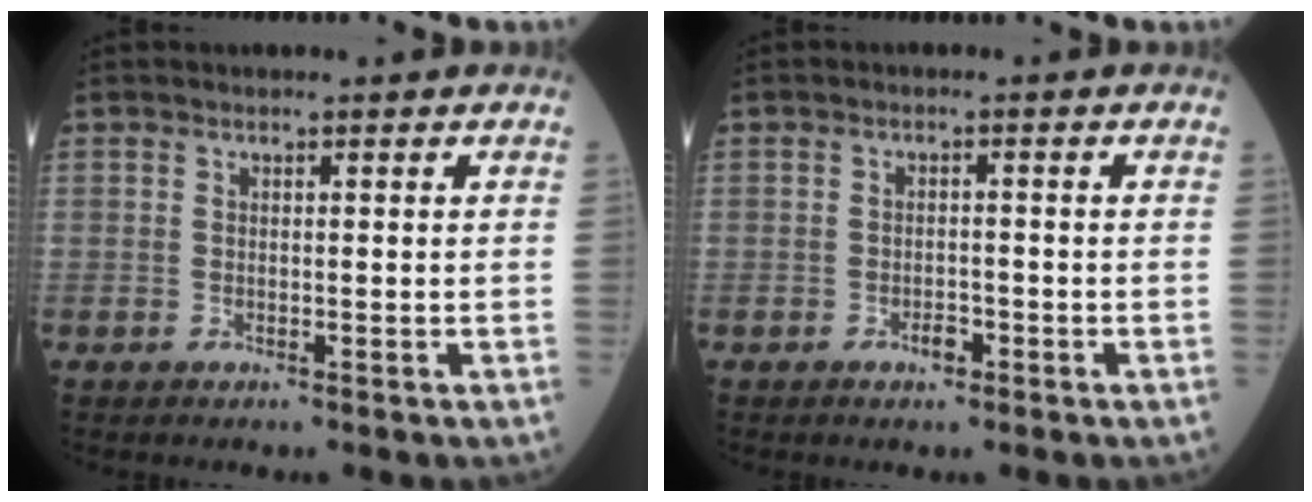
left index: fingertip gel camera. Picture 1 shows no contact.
{"total": 1.8, "force": [-1.2, 0.8, 1.1], "torque": [-0.014, 0.003, -0.017]}